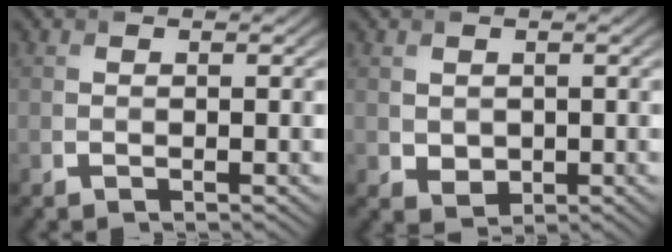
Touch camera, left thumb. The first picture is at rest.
{"total": 2.0, "force": [0.6, 1.7, 0.9], "torque": [-0.028, -0.007, 0.016]}